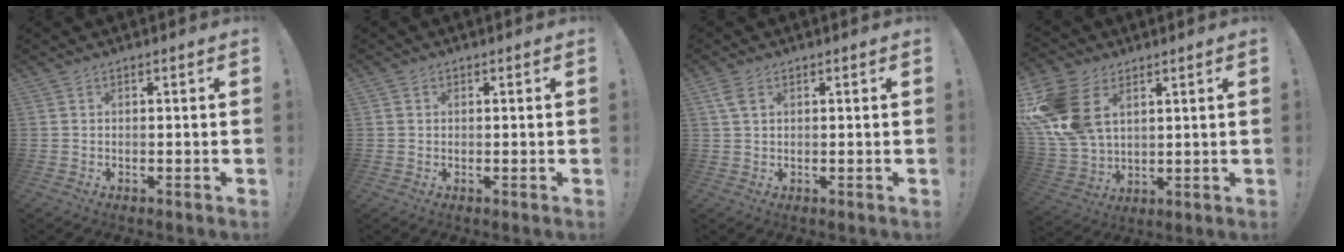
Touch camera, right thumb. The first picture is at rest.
{"total": 0.8, "force": [0.3, 0.8, 0.1], "torque": [0.005, 0.000, 0.004]}
{"total": 3.8, "force": [1.6, 2.1, 2.7], "torque": [-0.046, 0.000, 0.031]}
{"total": 18.4, "force": [6.1, 12.7, 11.9], "torque": [-0.243, -0.022, 0.118]}